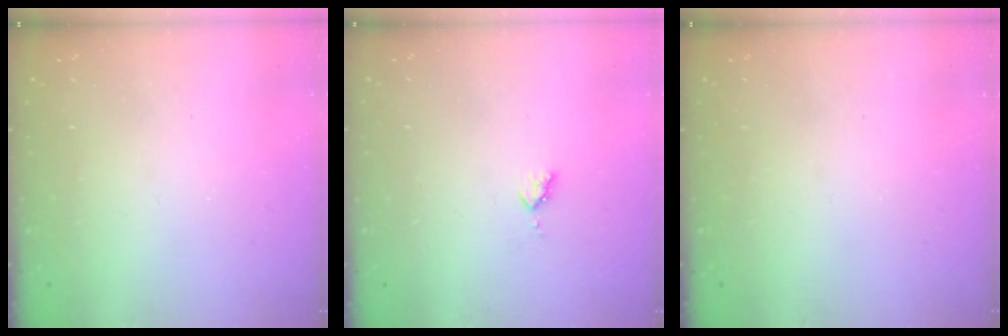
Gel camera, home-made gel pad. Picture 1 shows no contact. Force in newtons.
{"total": 3.6, "press": 3.5, "slide": 0.4}
{"total": 0.0}